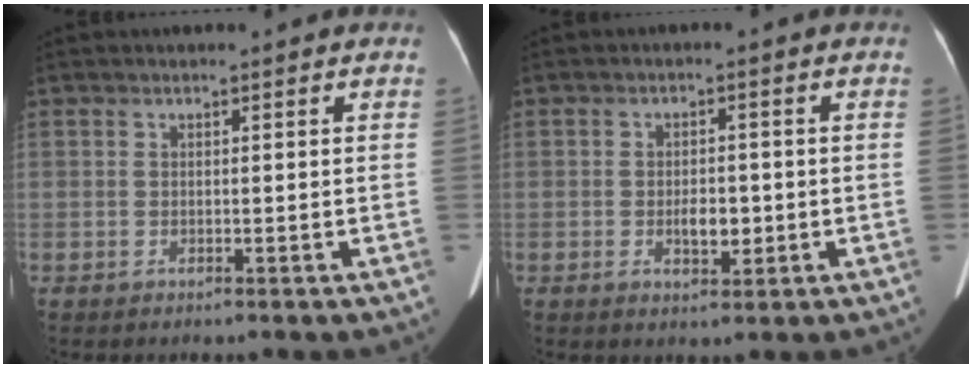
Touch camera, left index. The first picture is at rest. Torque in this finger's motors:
{"motor_torque": [0.00, 0.00, 0.01, 0.05]}